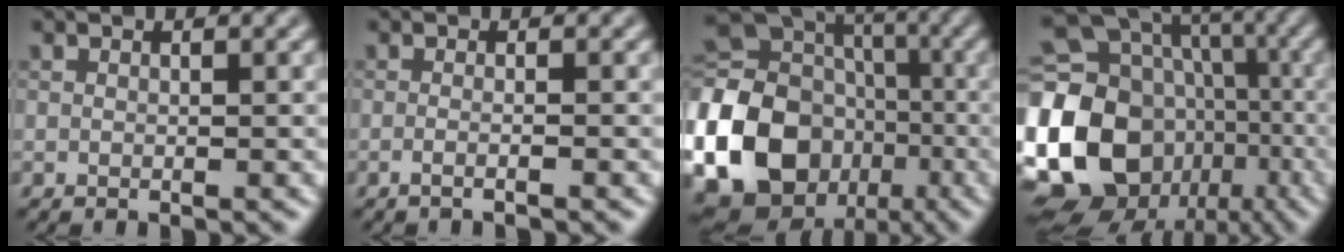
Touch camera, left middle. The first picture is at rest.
{"total": 1.4, "force": [-0.4, 0.5, 1.3], "torque": [-0.016, -0.005, -0.019]}
{"total": 23.4, "force": [-7.2, 19.8, 10.1], "torque": [-0.248, -0.038, -0.160]}
{"total": 19.8, "force": [-3.9, 16.7, 9.8], "torque": [-0.232, -0.010, -0.073]}